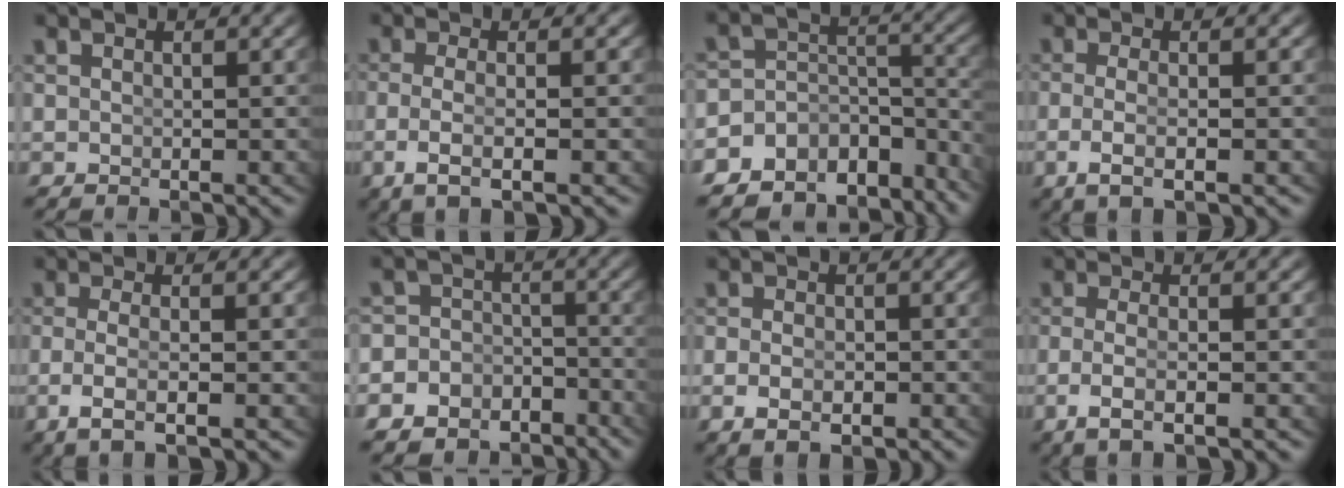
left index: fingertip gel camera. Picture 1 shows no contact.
{"total": 3.8, "force": [-1.2, 0.7, 3.5], "torque": [-0.081, -0.016, -0.007]}
{"total": 12.6, "force": [-8.4, 8.1, 4.6], "torque": [-0.092, -0.038, -0.127]}
{"total": 3.5, "force": [-1.3, 0.5, 3.3], "torque": [-0.077, -0.015, -0.008]}
{"total": 3.8, "force": [-1.2, 0.7, 3.6], "torque": [-0.081, -0.016, -0.007]}
{"total": 8.9, "force": [-5.2, 7.2, 1.5], "torque": [-0.032, -0.030, -0.096]}
{"total": 2.5, "force": [-1.5, 1.0, 1.8], "torque": [-0.037, -0.015, -0.013]}
{"total": 3.6, "force": [-1.4, 0.5, 3.2], "torque": [-0.075, -0.016, -0.011]}